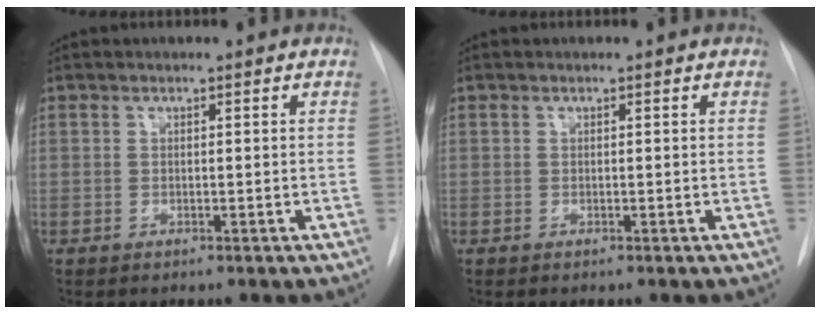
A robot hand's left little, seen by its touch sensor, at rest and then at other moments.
{"total": 0.0}